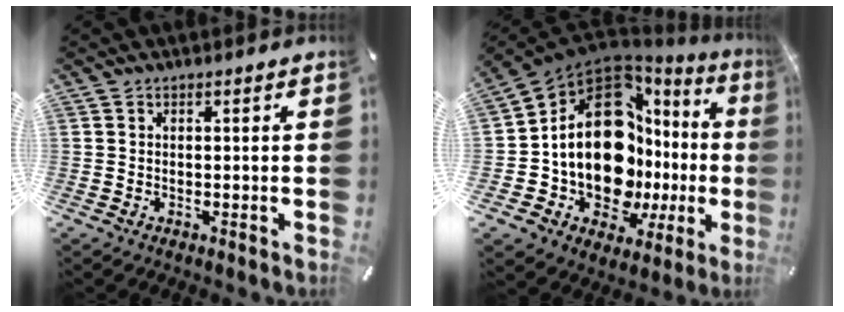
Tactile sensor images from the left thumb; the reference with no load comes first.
{"total": 21.9, "force": [0.1, 14.0, 16.8], "torque": [-0.306, -0.053, 0.017]}